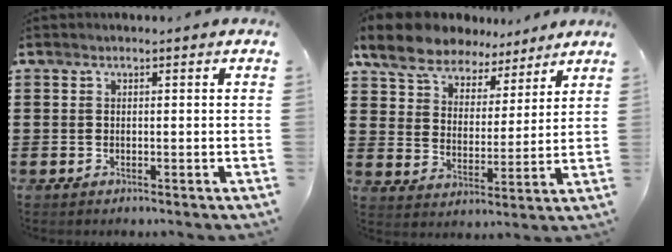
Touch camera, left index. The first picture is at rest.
{"total": 8.3, "force": [7.2, 3.5, 2.3], "torque": [-0.083, -0.027, 0.132]}